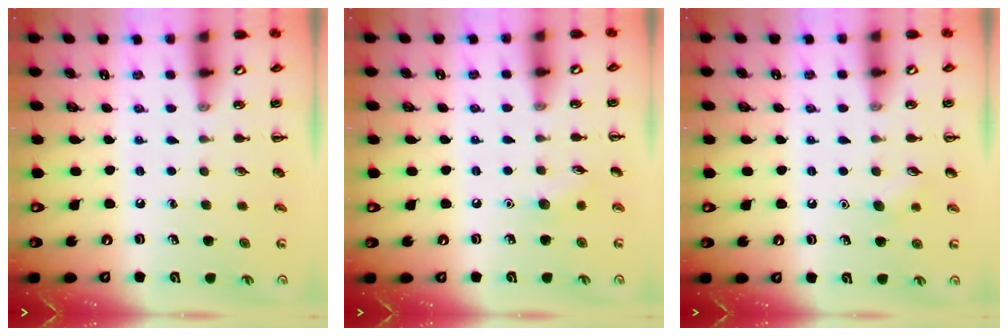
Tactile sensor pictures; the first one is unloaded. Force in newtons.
{"total": 5.2, "press": 5.1, "slide": 1.3}
{"total": 5.7, "press": 5.4, "slide": 1.8}